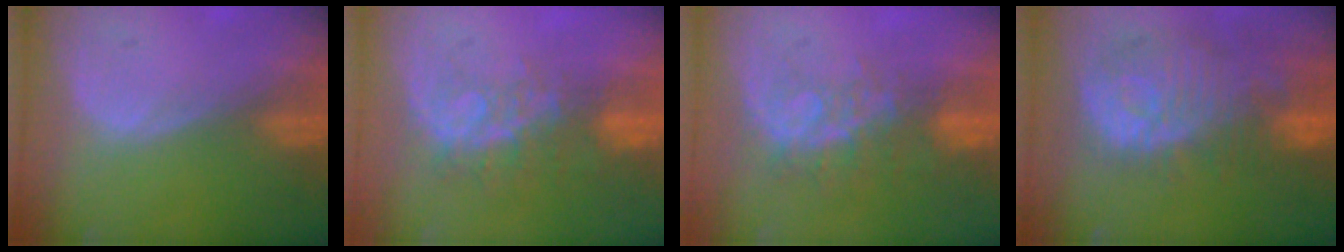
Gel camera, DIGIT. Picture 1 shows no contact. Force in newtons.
{"total": 8.5, "press": 7.0, "slide": 4.8}
{"total": 8.5, "press": 7.0, "slide": 4.8}
{"total": 12.3, "press": 11.0, "slide": 5.4}